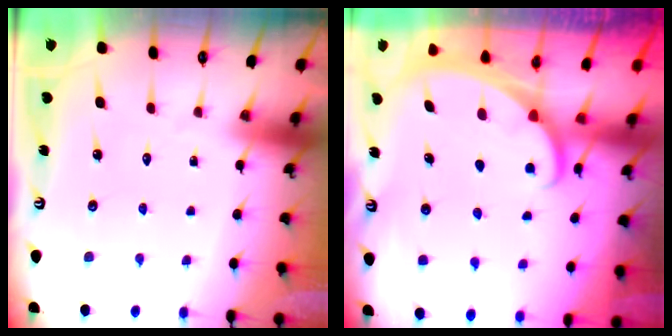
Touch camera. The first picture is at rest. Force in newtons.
{"total": 1.6, "press": 1.6, "slide": 0.1}